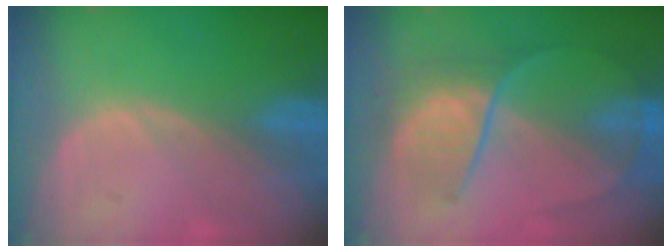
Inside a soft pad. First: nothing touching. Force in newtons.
{"total": 6.9, "press": 6.6, "slide": 2.0}